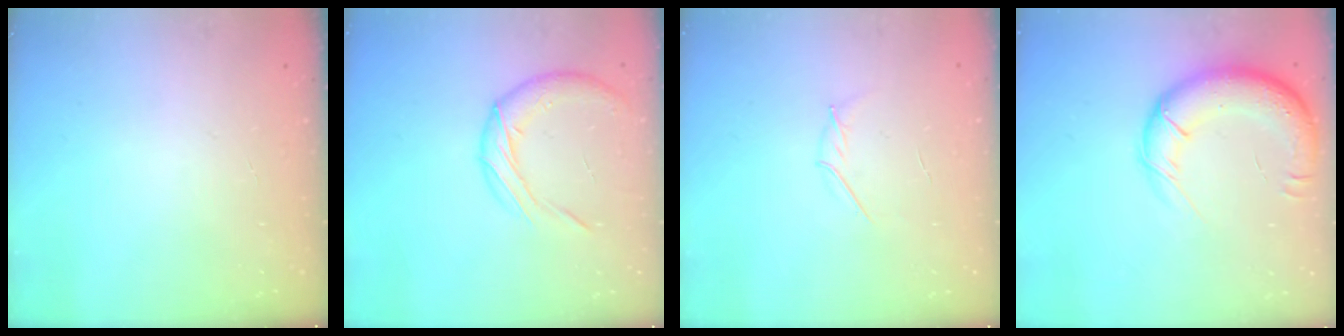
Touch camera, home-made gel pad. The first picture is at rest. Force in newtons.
{"total": 10.4, "press": 10.4, "slide": 0.3}
{"total": 3.1, "press": 3.0, "slide": 0.9}
{"total": 18.0, "press": 17.5, "slide": 4.2}